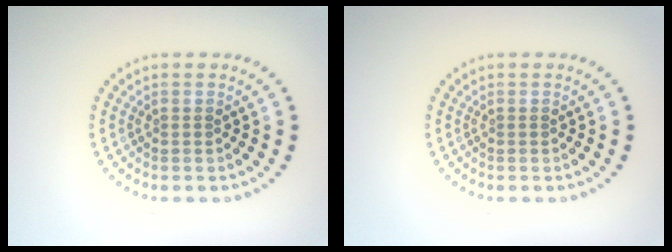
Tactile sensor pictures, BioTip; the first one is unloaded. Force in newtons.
{"total": 0.0}